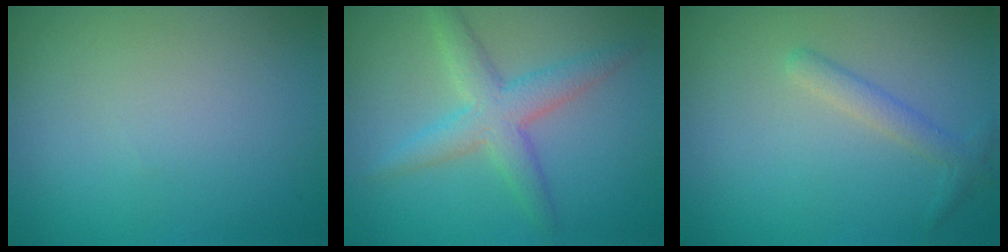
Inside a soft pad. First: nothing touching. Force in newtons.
{"total": 3.9, "press": 3.9, "slide": 0.1}
{"total": 1.7, "press": 1.7, "slide": 0.1}